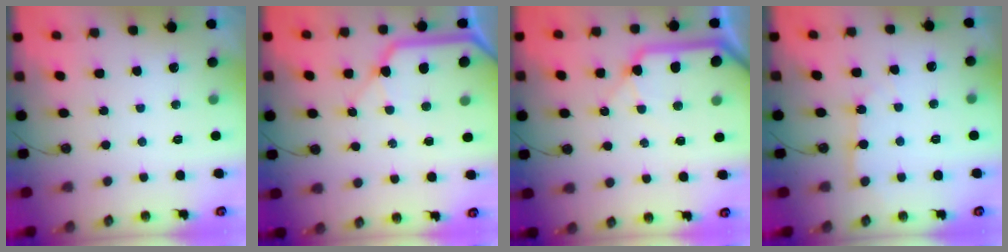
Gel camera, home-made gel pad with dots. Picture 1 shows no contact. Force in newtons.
{"total": 11.2, "press": 11.1, "slide": 1.3}
{"total": 12.7, "press": 12.6, "slide": 1.8}
{"total": 4.0, "press": 3.9, "slide": 0.5}